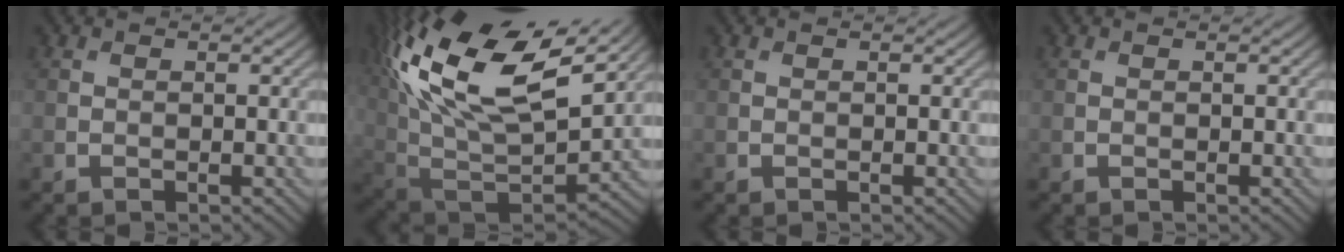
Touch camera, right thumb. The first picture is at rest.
{"total": 20.0, "force": [9.6, 9.4, 14.9], "torque": [-0.325, 0.037, 0.164]}
{"total": 0.0}
{"total": 0.0}